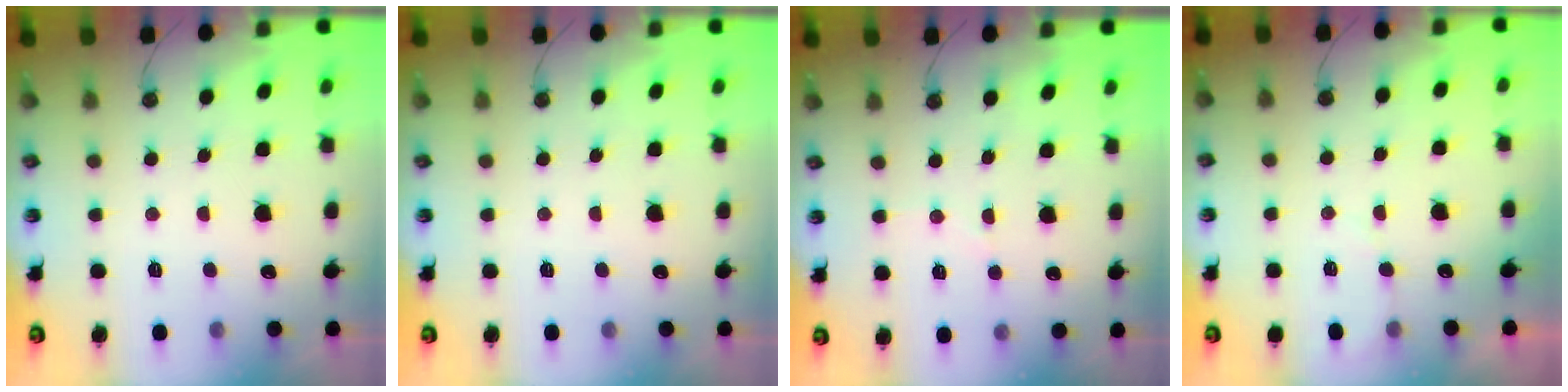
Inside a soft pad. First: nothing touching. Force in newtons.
{"total": 0.0}
{"total": 4.2, "press": 4.2, "slide": 0.4}
{"total": 2.8, "press": 2.8, "slide": 0.3}